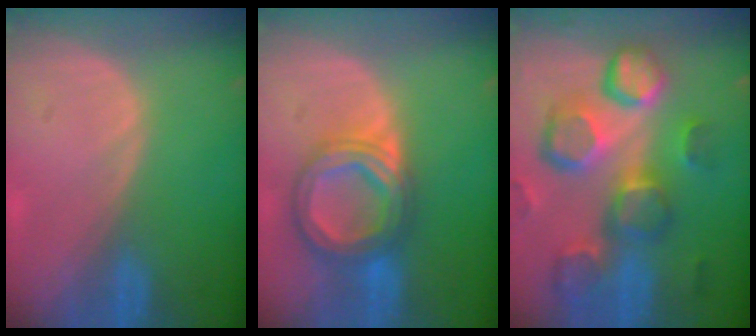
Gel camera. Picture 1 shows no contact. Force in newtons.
{"total": 8.2, "press": 8.2, "slide": 0.6}
{"total": 13.1, "press": 11.4, "slide": 6.4}